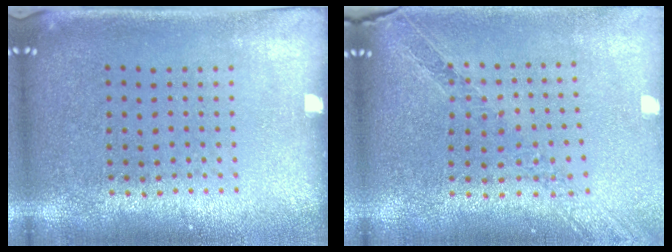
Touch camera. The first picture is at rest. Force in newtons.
{"total": 1.1, "press": 1.1, "slide": 0.1}